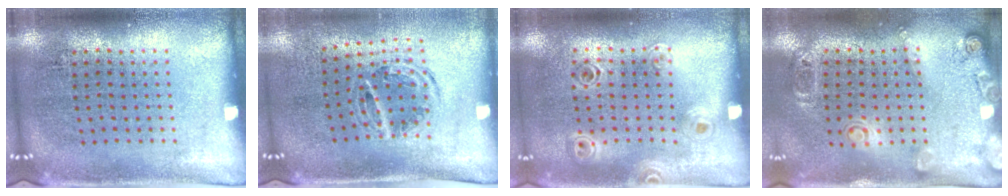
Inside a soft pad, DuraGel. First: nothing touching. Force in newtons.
{"total": 1.0, "press": 0.9, "slide": 0.1}
{"total": 1.0, "press": 1.0, "slide": 0.0}
{"total": 1.8, "press": 1.2, "slide": 1.4}